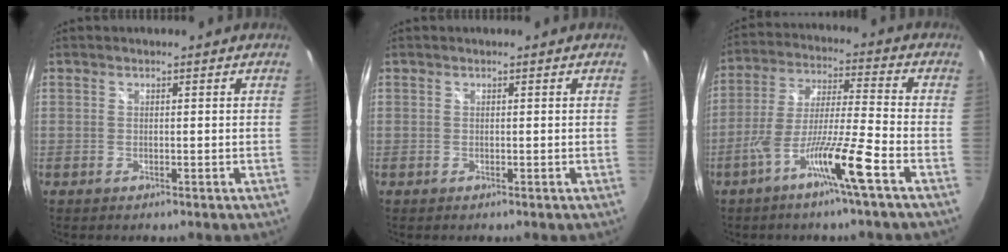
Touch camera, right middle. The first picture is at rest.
{"total": 0.0}
{"total": 11.5, "force": [-6.3, -0.5, 9.6], "torque": [-0.191, -0.003, -0.121]}